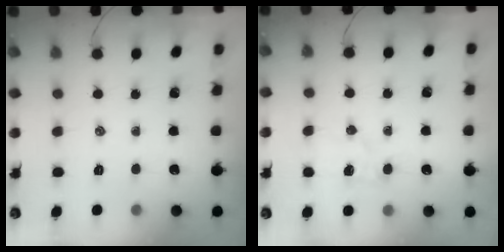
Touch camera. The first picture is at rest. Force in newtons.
{"total": 4.3, "press": 4.1, "slide": 1.2}